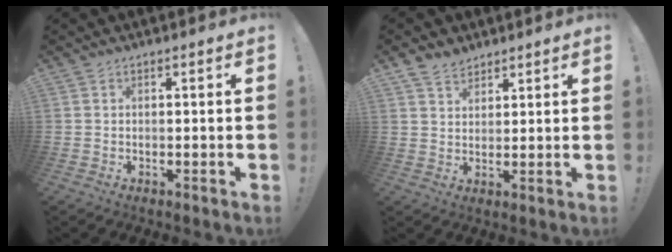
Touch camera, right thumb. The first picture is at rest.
{"total": 5.2, "force": [4.2, 3.0, 1.2], "torque": [-0.019, -0.024, 0.079]}